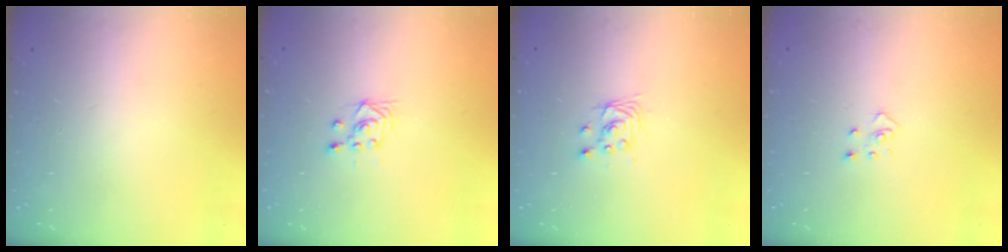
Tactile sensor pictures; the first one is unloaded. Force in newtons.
{"total": 3.6, "press": 3.2, "slide": 1.6}
{"total": 2.9, "press": 2.9, "slide": 0.0}
{"total": 3.3, "press": 3.3, "slide": 0.3}